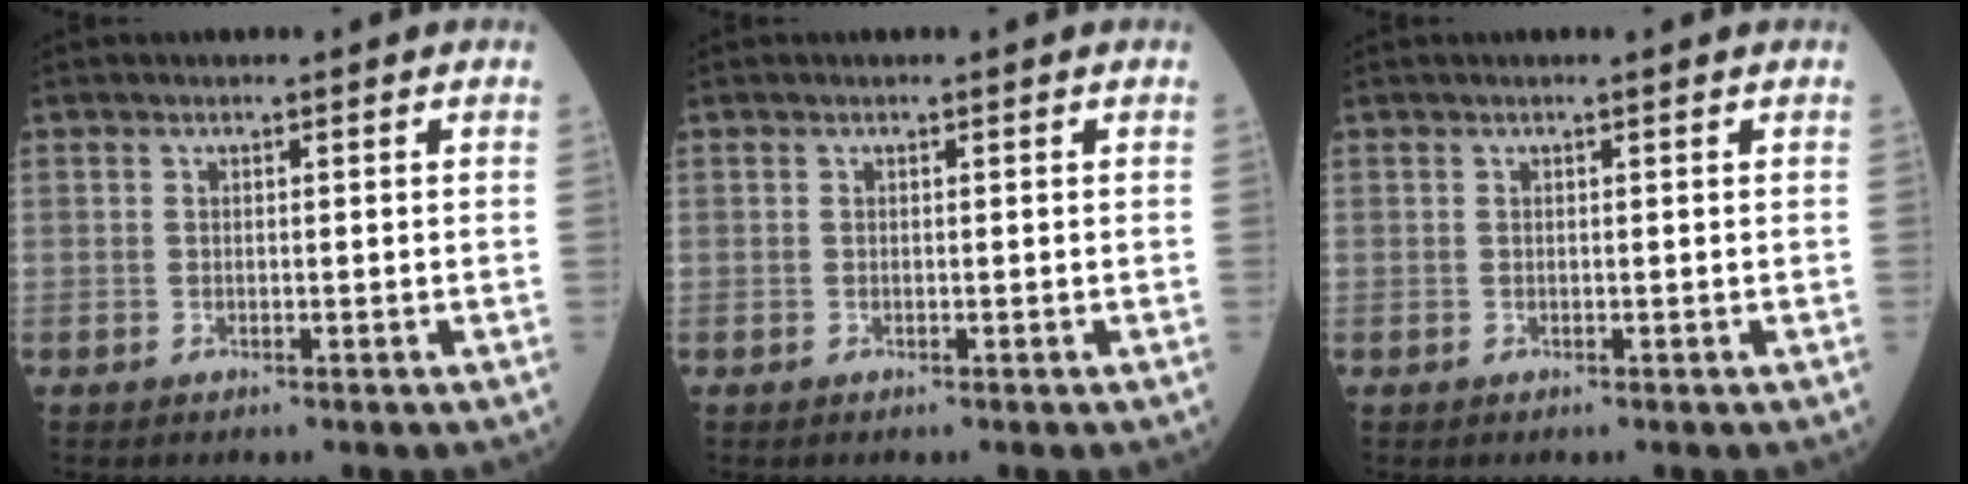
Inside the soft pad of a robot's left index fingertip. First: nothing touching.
{"total": 0.0}
{"total": 0.8, "force": [0.6, -0.2, 0.4], "torque": [-0.010, 0.006, 0.014]}